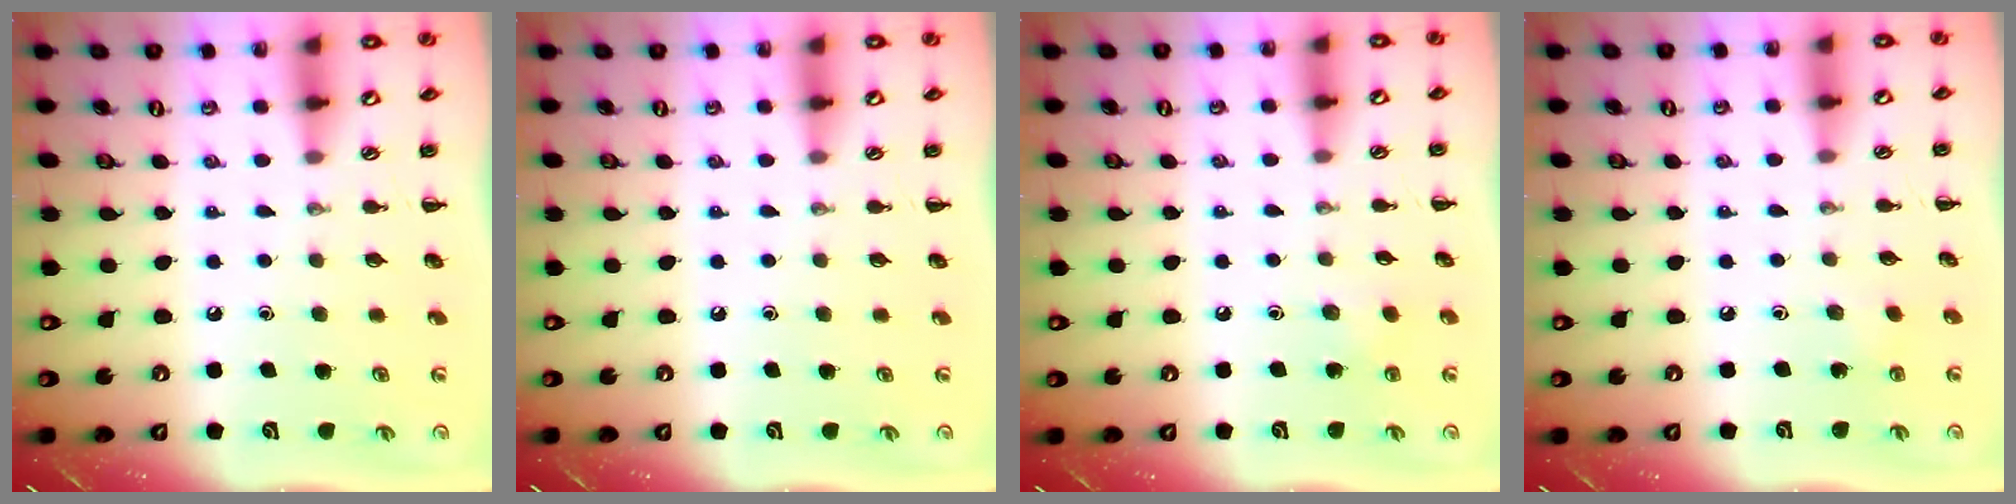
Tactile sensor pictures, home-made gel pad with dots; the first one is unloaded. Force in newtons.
{"total": 0.0}
{"total": 4.3, "press": 4.1, "slide": 1.1}
{"total": 1.4, "press": 1.3, "slide": 0.5}